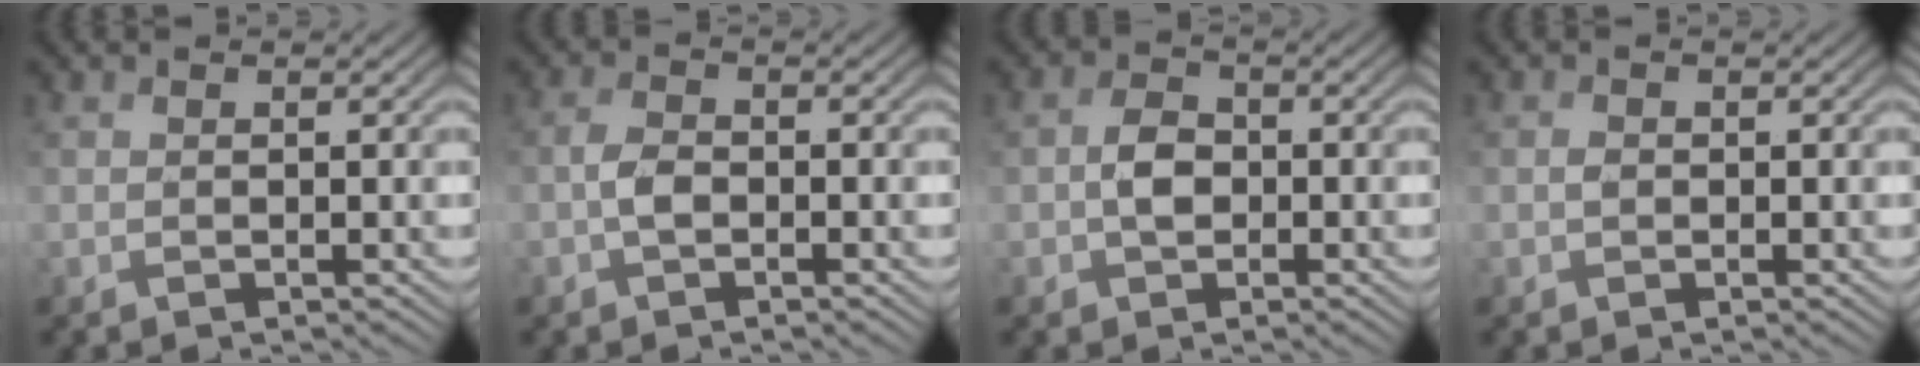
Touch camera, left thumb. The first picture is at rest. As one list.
[{"total": 2.3, "force": [-0.9, 1.2, 1.7], "torque": [-0.035, 0.005, -0.023]}, {"total": 3.2, "force": [-0.7, 2.4, 2.0], "torque": [-0.042, 0.001, -0.019]}, {"total": 0.7, "force": [-0.1, 0.5, 0.4], "torque": [-0.008, -0.001, -0.005]}]